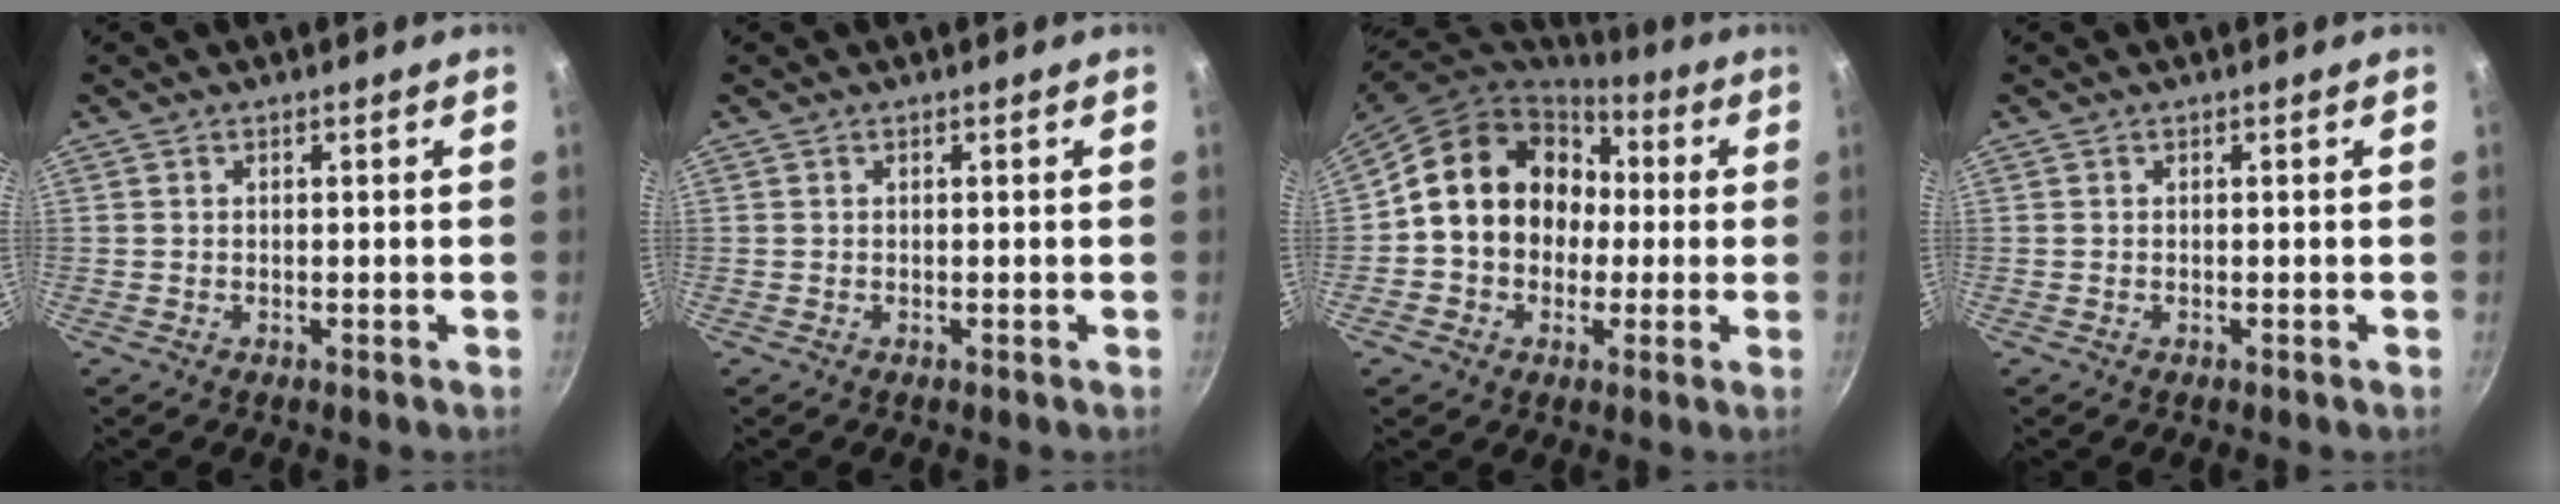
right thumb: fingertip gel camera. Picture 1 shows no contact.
{"total": 0.0}
{"total": 17.5, "force": [1.1, 14.7, 9.3], "torque": [-0.127, 0.046, 0.011]}
{"total": 0.0}